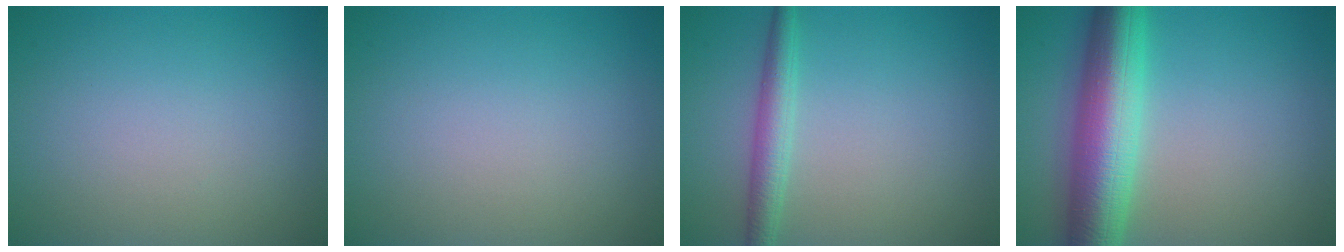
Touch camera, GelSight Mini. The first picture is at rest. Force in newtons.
{"total": 0.0}
{"total": 2.6, "press": 2.6, "slide": 0.0}
{"total": 8.9, "press": 8.9, "slide": 0.1}